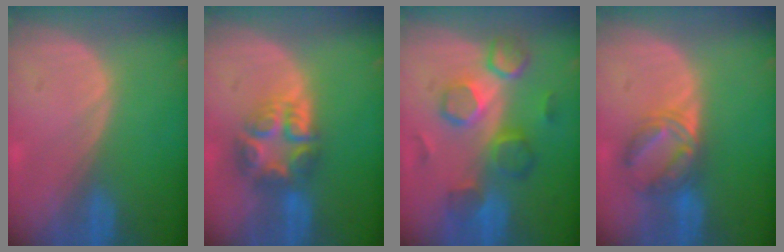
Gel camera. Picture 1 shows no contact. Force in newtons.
{"total": 7.6, "press": 6.7, "slide": 3.7}
{"total": 8.4, "press": 8.3, "slide": 1.3}
{"total": 6.0, "press": 5.8, "slide": 1.4}